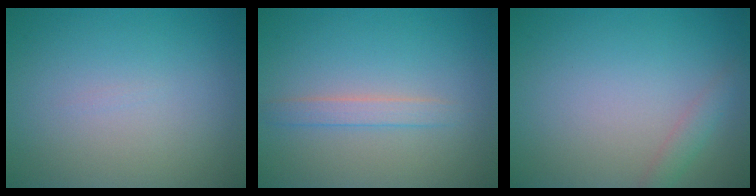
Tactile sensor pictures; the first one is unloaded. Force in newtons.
{"total": 1.6, "press": 1.6, "slide": 0.0}
{"total": 1.4, "press": 1.4, "slide": 0.0}